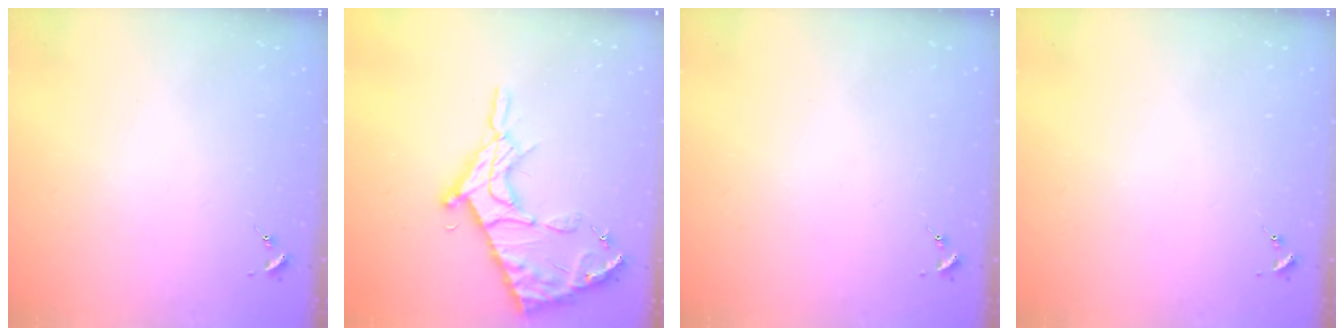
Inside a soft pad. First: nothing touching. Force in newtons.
{"total": 16.8, "press": 16.8, "slide": 1.3}
{"total": 0.0}
{"total": 0.0}